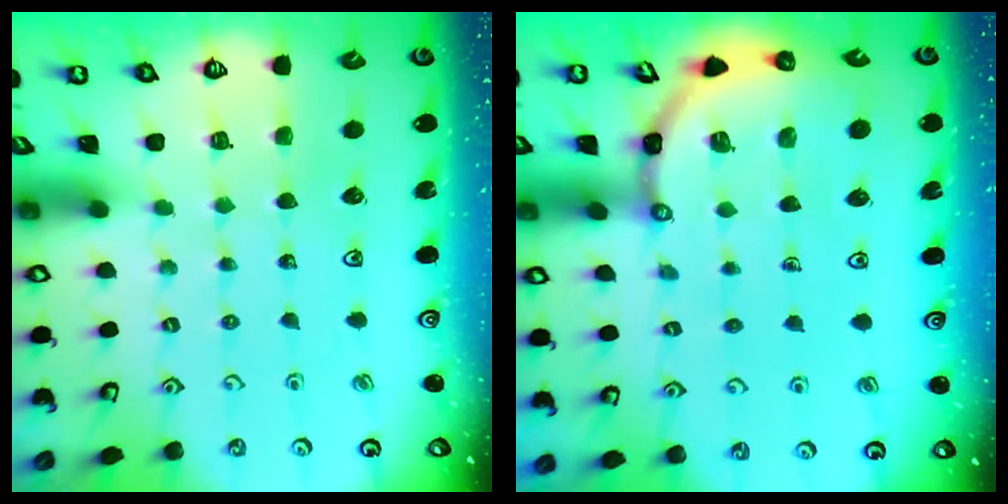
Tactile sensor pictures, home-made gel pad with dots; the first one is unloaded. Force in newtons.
{"total": 8.1, "press": 8.1, "slide": 1.0}